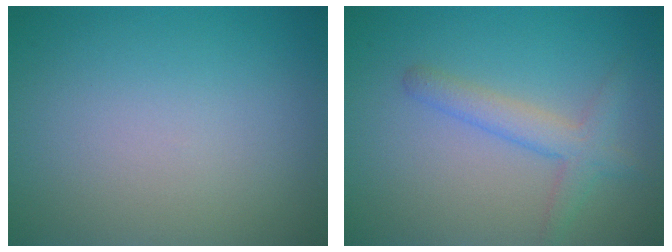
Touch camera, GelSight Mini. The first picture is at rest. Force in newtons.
{"total": 2.9, "press": 2.8, "slide": 0.2}